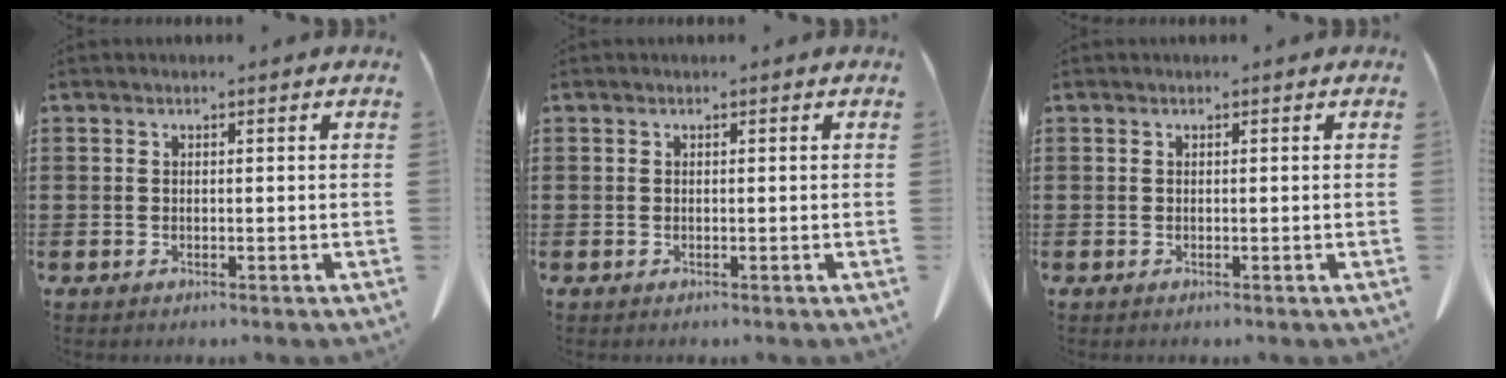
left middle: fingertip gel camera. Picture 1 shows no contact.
{"total": 0.0}
{"total": 0.0}